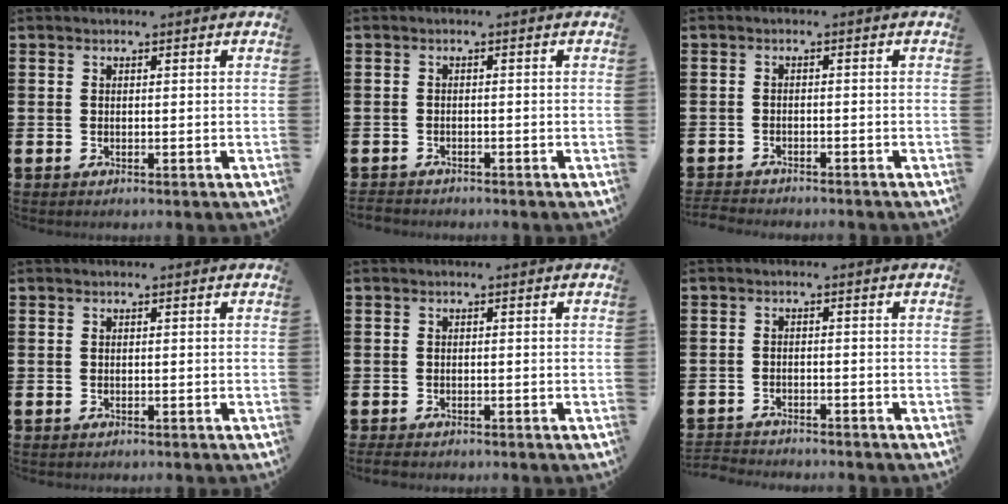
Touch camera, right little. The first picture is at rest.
{"total": 1.0, "force": [-1.0, 0.3, 0.0], "torque": [-0.004, 0.001, -0.021]}
{"total": 1.7, "force": [-1.7, 0.1, 0.0], "torque": [-0.004, 0.001, -0.036]}
{"total": 0.0}
{"total": 0.8, "force": [-0.6, 0.3, 0.4], "torque": [-0.009, 0.000, -0.013]}
{"total": 2.0, "force": [-2.0, 0.0, -0.3], "torque": [-0.001, 0.002, -0.044]}